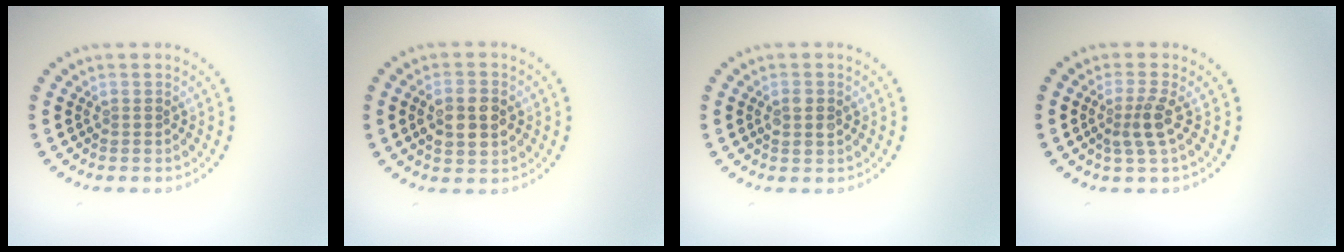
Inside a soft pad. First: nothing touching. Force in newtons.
{"total": 3.8, "press": 3.8, "slide": 0.3}
{"total": 1.5, "press": 1.5, "slide": 0.2}
{"total": 2.4, "press": 1.8, "slide": 1.5}